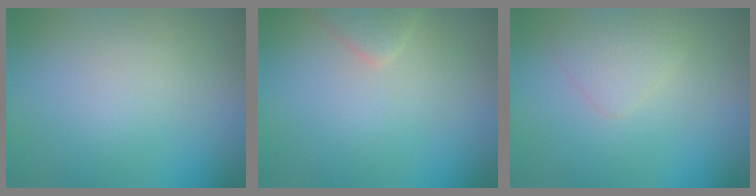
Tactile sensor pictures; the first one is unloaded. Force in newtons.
{"total": 1.9, "press": 1.9, "slide": 0.1}
{"total": 1.7, "press": 1.7, "slide": 0.1}